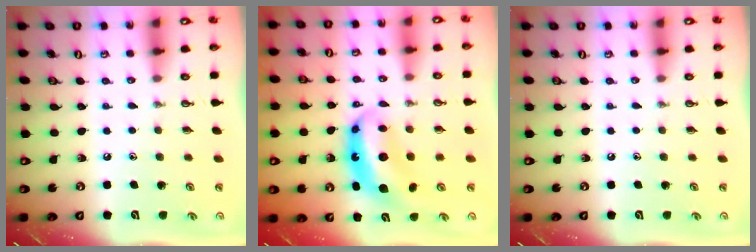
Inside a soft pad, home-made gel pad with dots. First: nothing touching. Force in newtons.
{"total": 8.4, "press": 8.4, "slide": 1.0}
{"total": 0.0}